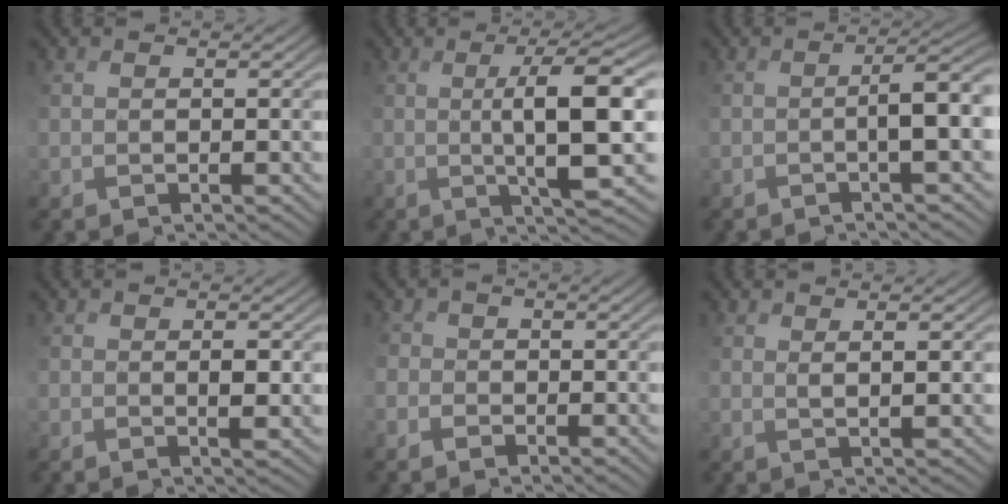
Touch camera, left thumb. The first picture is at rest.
{"total": 7.4, "force": [0.7, 0.5, 7.4], "torque": [-0.115, 0.017, 0.015]}
{"total": 4.5, "force": [-1.0, 0.2, 4.4], "torque": [-0.062, 0.013, -0.023]}
{"total": 2.3, "force": [0.5, 0.9, 2.0], "torque": [-0.040, 0.000, 0.014]}
{"total": 2.4, "force": [-1.0, 2.0, 0.9], "torque": [-0.026, 0.001, -0.021]}
{"total": 2.4, "force": [1.6, -0.5, 1.6], "torque": [-0.027, 0.013, 0.034]}